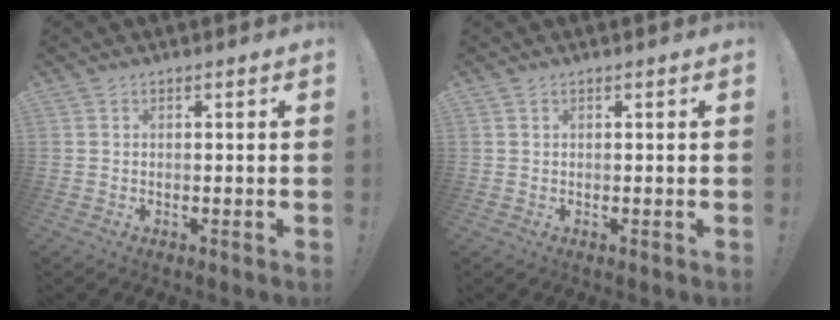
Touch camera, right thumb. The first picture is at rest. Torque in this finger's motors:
{"motor_torque": [-0.02, -0.12, -0.08, 0.19, 0.00]}